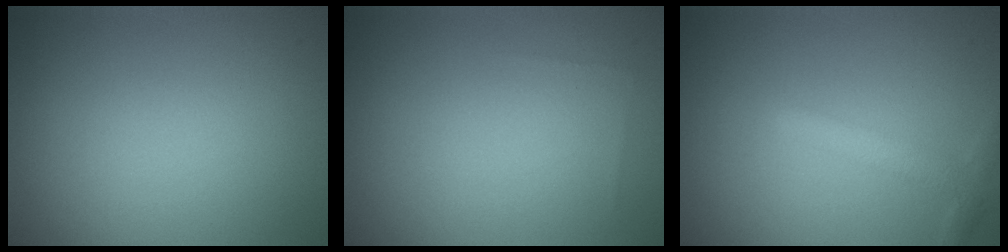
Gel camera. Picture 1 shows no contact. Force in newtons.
{"total": 0.0}
{"total": 2.1, "press": 2.1, "slide": 0.1}